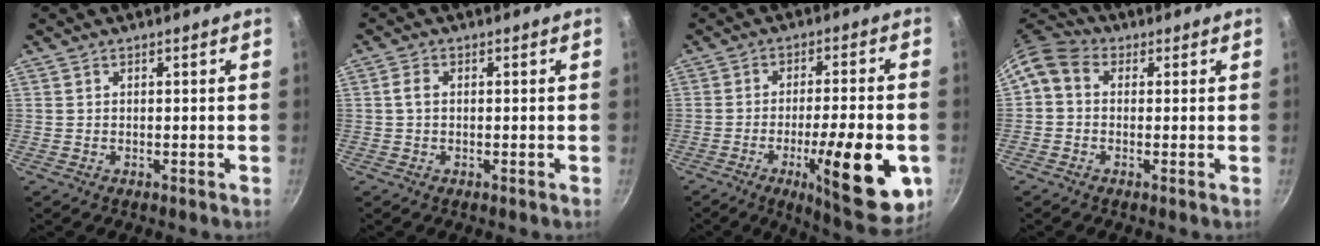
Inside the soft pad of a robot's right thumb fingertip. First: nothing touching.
{"total": 2.1, "force": [0.1, 1.4, 1.5], "torque": [-0.032, 0.008, 0.000]}
{"total": 18.2, "force": [-5.8, 4.5, 16.6], "torque": [-0.214, 0.012, -0.081]}
{"total": 6.0, "force": [0.4, 4.8, 3.6], "torque": [-0.074, 0.021, -0.012]}